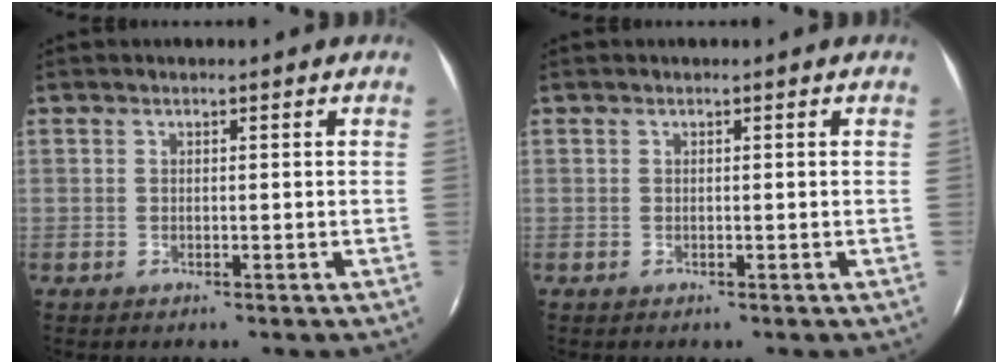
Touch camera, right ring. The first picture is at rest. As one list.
[{"total": 0.0}]